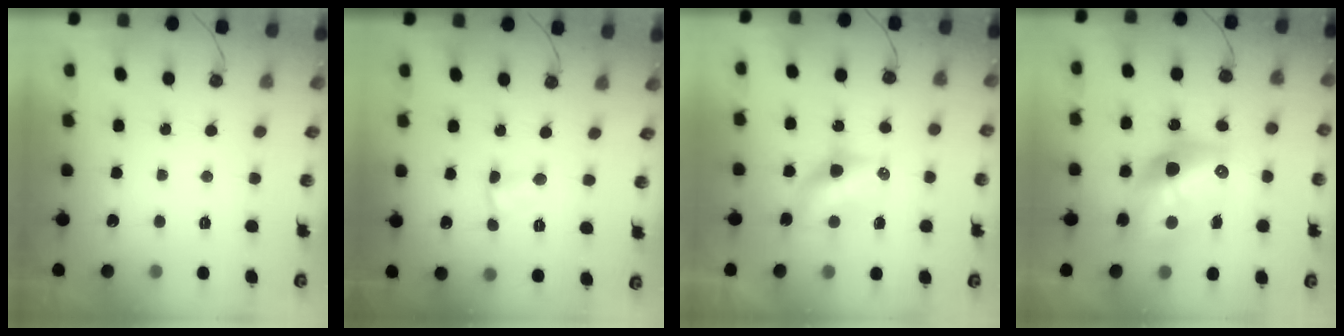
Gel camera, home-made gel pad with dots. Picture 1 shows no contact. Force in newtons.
{"total": 1.9, "press": 1.9, "slide": 0.3}
{"total": 6.9, "press": 6.9, "slide": 0.4}
{"total": 16.6, "press": 16.6, "slide": 1.4}